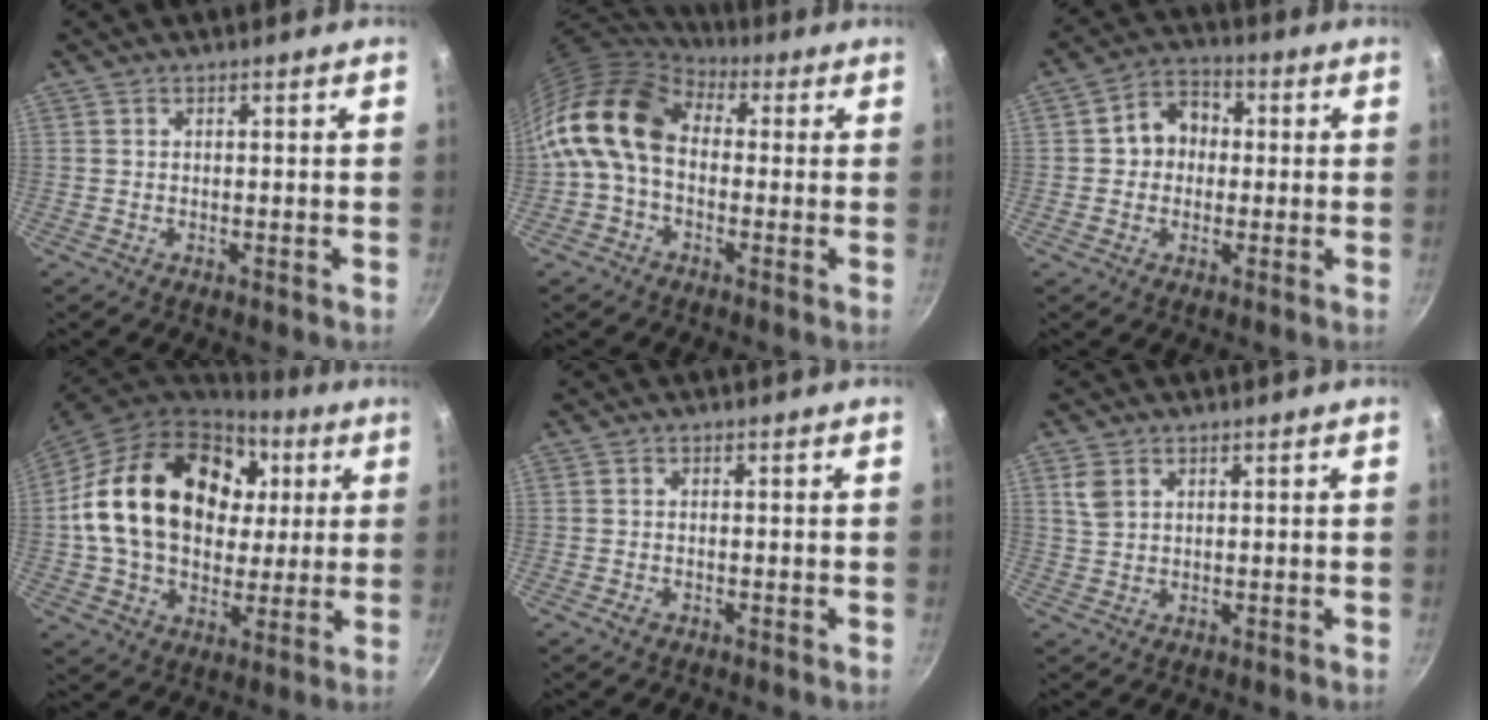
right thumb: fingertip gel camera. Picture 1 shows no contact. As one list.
[{"total": 14.8, "force": [0.6, 10.3, 10.6], "torque": [-0.190, 0.026, -0.010]}, {"total": 7.7, "force": [0.4, 6.5, 4.1], "torque": [-0.026, 0.017, -0.007]}, {"total": 26.2, "force": [5.1, 19.0, 17.3], "torque": [-0.283, 0.015, 0.088]}, {"total": 1.0, "force": [-0.6, 0.6, 0.5], "torque": [-0.011, 0.000, -0.012]}, {"total": 3.2, "force": [1.5, 2.2, 1.8], "torque": [-0.036, -0.002, 0.034]}]